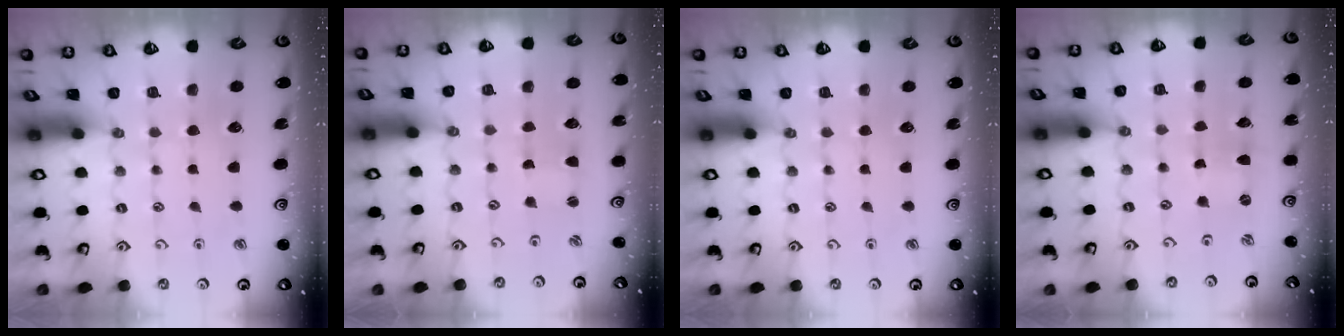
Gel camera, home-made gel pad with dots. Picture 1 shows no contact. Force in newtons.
{"total": 0.0}
{"total": 0.0}
{"total": 0.0}